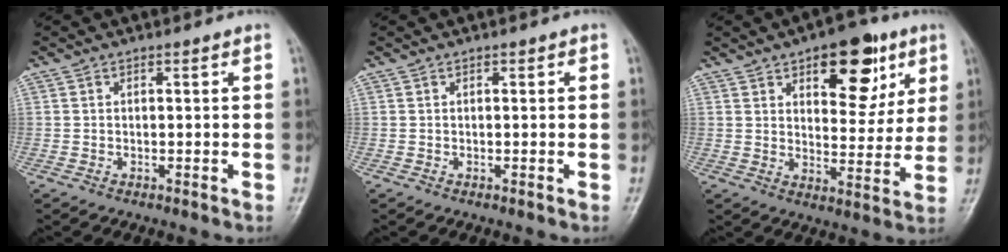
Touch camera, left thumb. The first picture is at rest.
{"total": 0.0}
{"total": 14.4, "force": [7.1, 7.3, 10.1], "torque": [-0.084, -0.029, 0.100]}